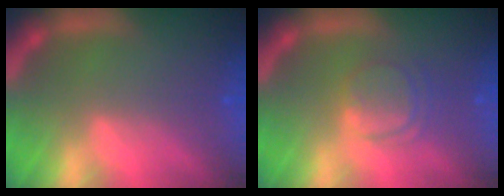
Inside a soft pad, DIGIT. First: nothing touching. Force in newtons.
{"total": 3.5}